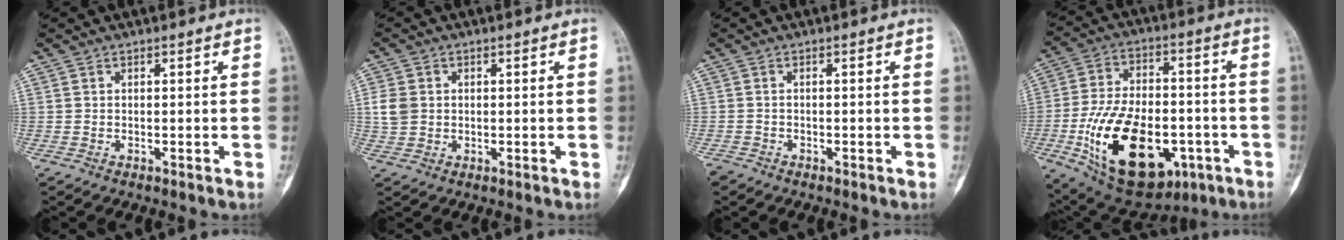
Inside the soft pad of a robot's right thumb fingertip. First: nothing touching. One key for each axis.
{"total": 4.5, "fx": 0.5, "fy": 3.8, "fz": 2.4, "tx": -0.040, "ty": 0.005, "tz": 0.012}
{"total": 1.2, "fx": -1.0, "fy": 0.7, "fz": 0.1, "tx": -0.001, "ty": 0.001, "tz": -0.022}
{"total": 24.8, "fx": -7.8, "fy": 14.0, "fz": 18.9, "tx": -0.321, "ty": 0.015, "tz": -0.105}